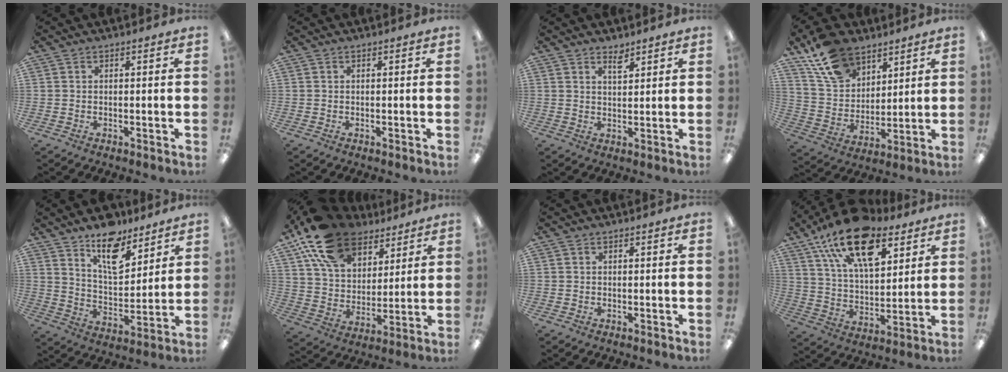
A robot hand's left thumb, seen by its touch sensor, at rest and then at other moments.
{"total": 0.0}
{"total": 2.9, "force": [2.5, 0.9, 1.2], "torque": [-0.013, -0.013, 0.043]}
{"total": 15.4, "force": [10.6, 9.2, 6.3], "torque": [-0.122, -0.044, 0.203]}
{"total": 13.2, "force": [10.0, 5.8, 6.3], "torque": [-0.089, -0.063, 0.178]}
{"total": 19.4, "force": [12.6, 11.3, 9.5], "torque": [-0.187, -0.051, 0.233]}
{"total": 0.0}
{"total": 21.8, "force": [13.1, 10.8, 13.7], "torque": [-0.230, -0.062, 0.230]}